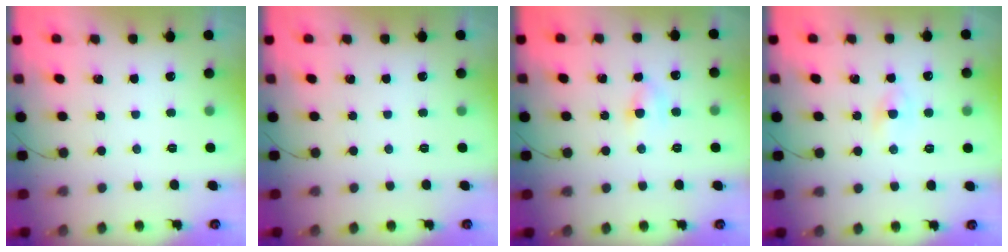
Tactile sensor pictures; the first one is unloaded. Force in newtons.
{"total": 0.0}
{"total": 4.2, "press": 4.1, "slide": 1.0}
{"total": 2.3, "press": 2.1, "slide": 0.9}